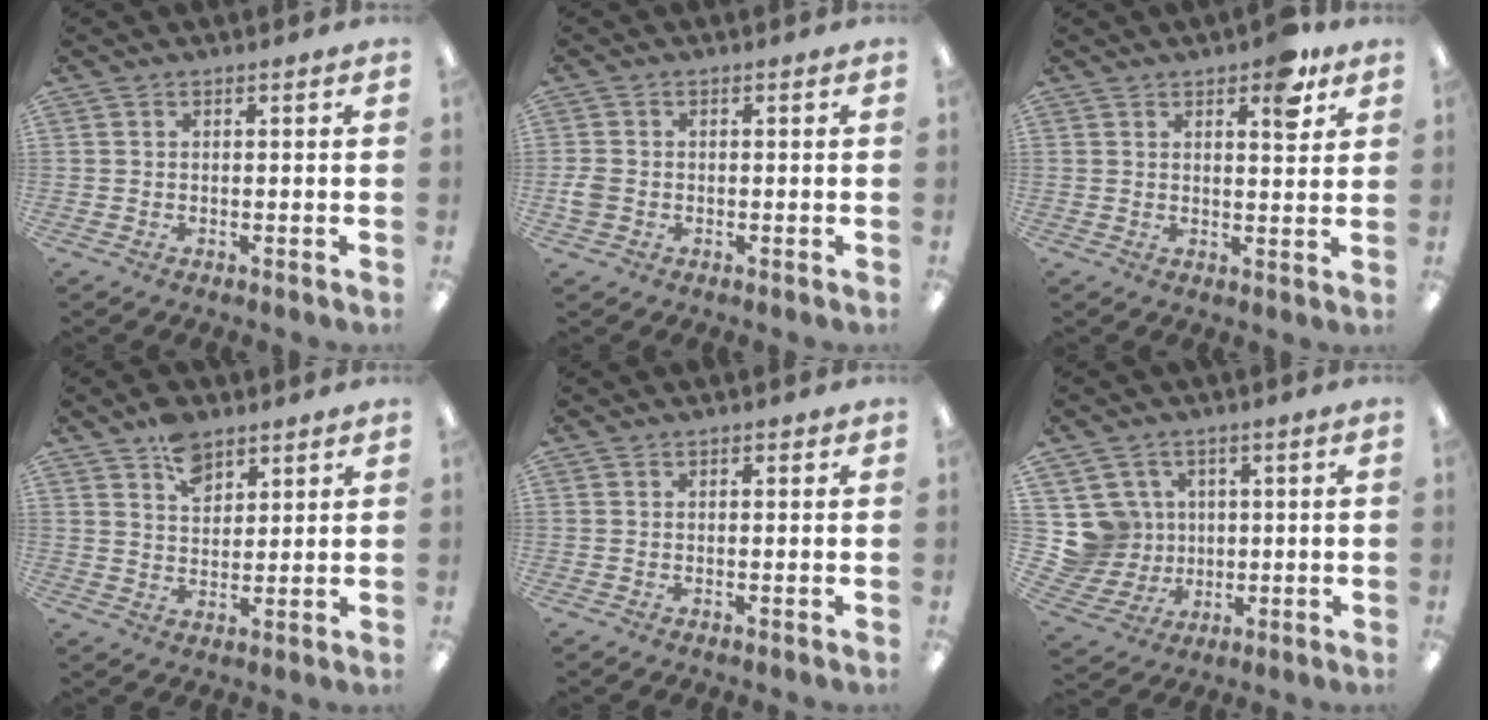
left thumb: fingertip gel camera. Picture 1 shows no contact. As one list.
[{"total": 2.9, "force": [-0.8, 2.3, 1.6], "torque": [-0.024, 0.005, -0.013]}, {"total": 7.0, "force": [4.3, 2.7, 4.8], "torque": [-0.049, -0.019, 0.065]}, {"total": 7.1, "force": [4.7, 4.3, 3.2], "torque": [-0.048, -0.020, 0.085]}, {"total": 0.5, "force": [0.3, 0.3, 0.2], "torque": [0.004, 0.000, 0.004]}, {"total": 9.5, "force": [2.5, 9.0, 1.2], "torque": [-0.066, -0.012, 0.061]}]